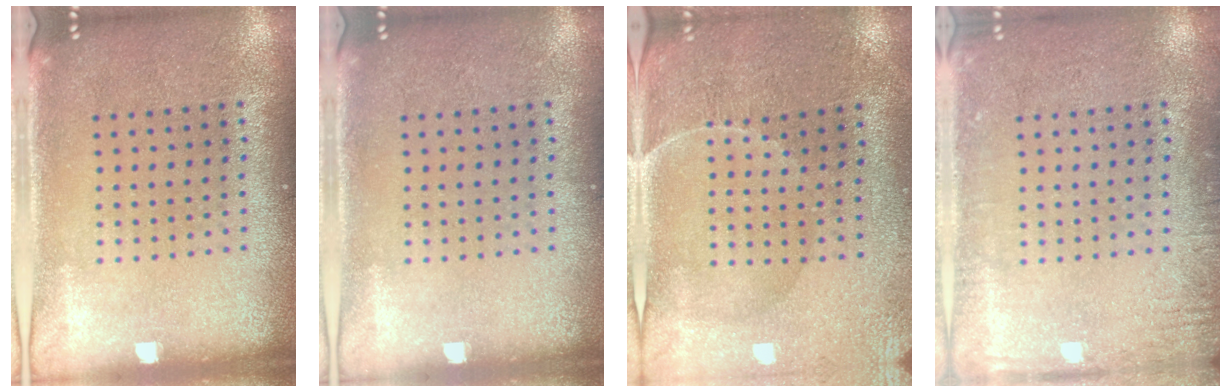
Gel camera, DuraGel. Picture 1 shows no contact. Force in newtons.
{"total": 0.0}
{"total": 0.7, "press": 0.6, "slide": 0.4}
{"total": 2.0, "press": 1.9, "slide": 0.2}